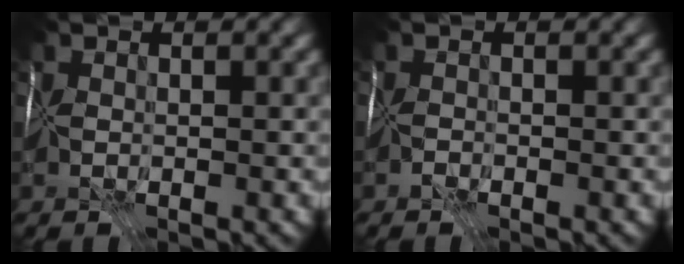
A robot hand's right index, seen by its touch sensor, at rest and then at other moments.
{"total": 1.5, "force": [-1.5, 0.2, -0.2], "torque": [0.017, -0.002, -0.028]}